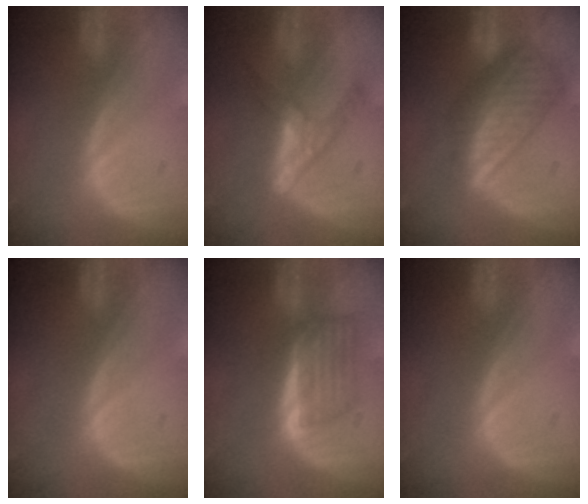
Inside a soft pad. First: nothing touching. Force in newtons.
{"total": 5.2, "press": 5.2, "slide": 0.9}
{"total": 8.4, "press": 7.5, "slide": 3.9}
{"total": 0.0}
{"total": 5.7, "press": 5.3, "slide": 2.2}
{"total": 0.0}